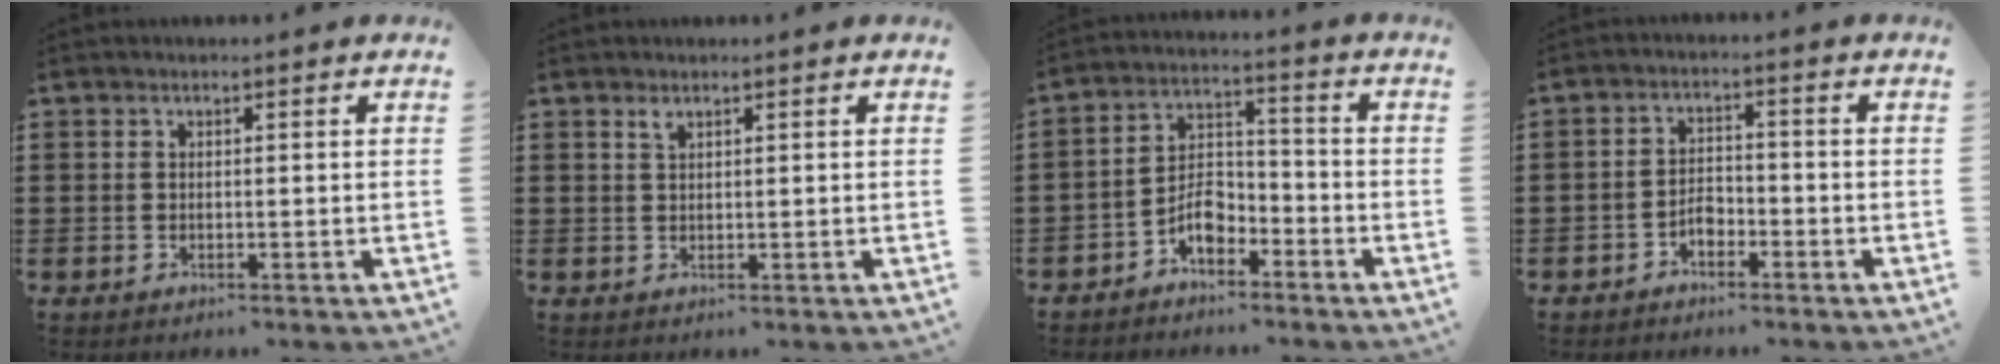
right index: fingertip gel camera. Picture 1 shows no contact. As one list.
[{"total": 1.2, "force": [1.0, 0.4, 0.5], "torque": [-0.012, 0.001, 0.018]}, {"total": 5.7, "force": [-3.5, 3.1, 3.3], "torque": [-0.063, 0.014, -0.066]}, {"total": 2.9, "force": [-1.7, 1.7, 1.6], "torque": [-0.032, 0.006, -0.035]}]